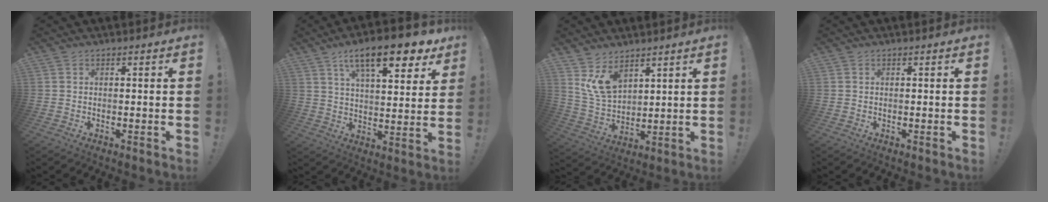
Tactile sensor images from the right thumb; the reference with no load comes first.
{"total": 17.2, "force": [9.7, 5.5, 13.1], "torque": [-0.205, -0.048, 0.154]}
{"total": 10.5, "force": [7.0, 6.0, 5.1], "torque": [-0.091, -0.040, 0.139]}
{"total": 0.0}